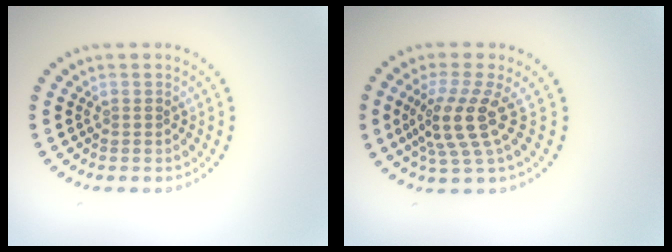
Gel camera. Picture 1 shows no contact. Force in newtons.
{"total": 4.1, "press": 3.1, "slide": 2.8}